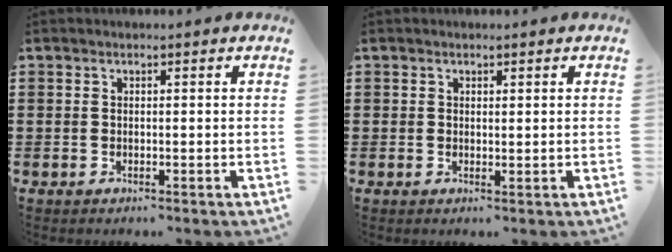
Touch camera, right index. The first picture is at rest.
{"total": 0.6, "force": [0.5, 0.2, 0.1], "torque": [-0.003, 0.001, 0.011]}